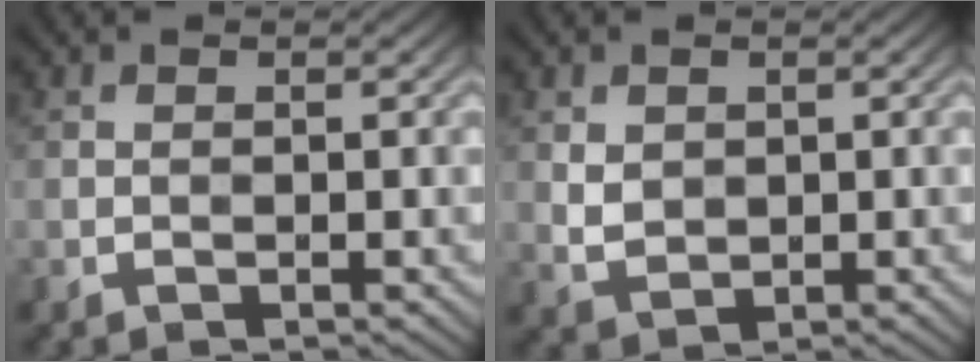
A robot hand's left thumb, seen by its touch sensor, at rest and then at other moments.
{"total": 2.3, "force": [0.8, 1.8, 1.1], "torque": [-0.032, -0.007, 0.019]}